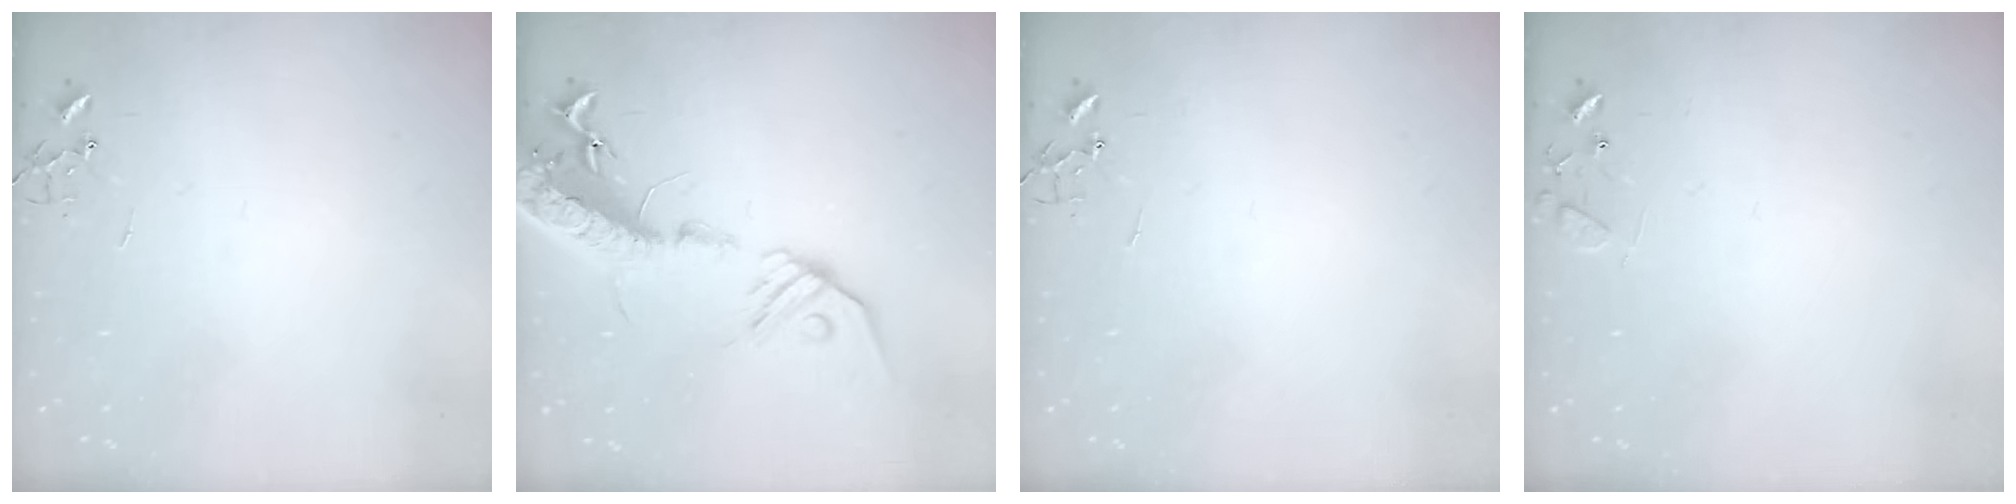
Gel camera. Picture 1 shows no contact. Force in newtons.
{"total": 20.4, "press": 19.9, "slide": 4.3}
{"total": 0.0}
{"total": 9.0, "press": 9.0, "slide": 0.6}